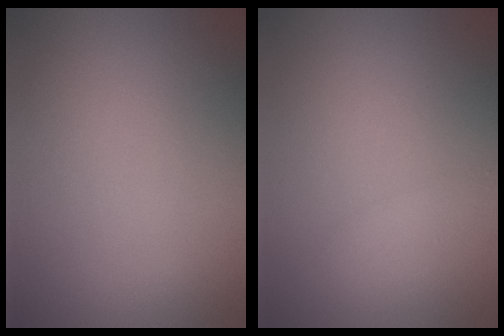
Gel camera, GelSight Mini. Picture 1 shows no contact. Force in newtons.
{"total": 0.9, "press": 0.9, "slide": 0.1}